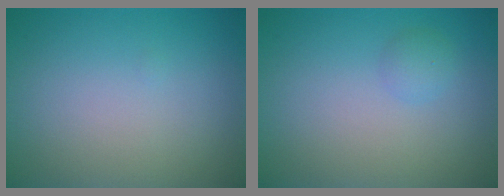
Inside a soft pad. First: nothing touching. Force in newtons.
{"total": 1.1, "press": 1.1, "slide": 0.1}